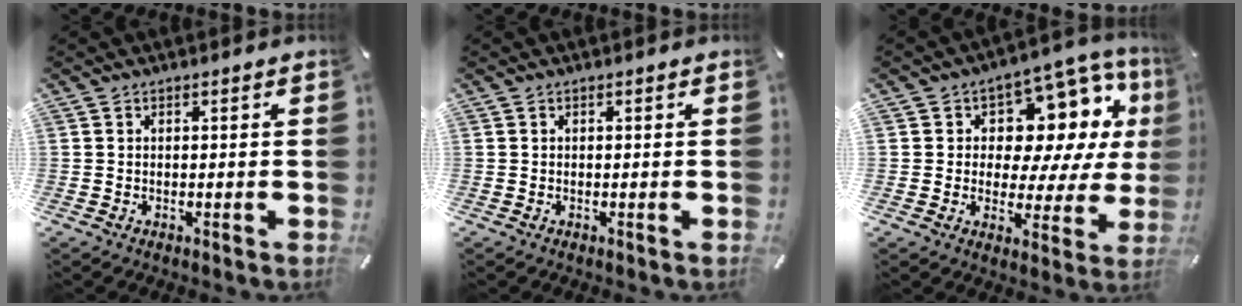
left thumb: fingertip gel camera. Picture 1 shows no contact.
{"total": 0.0}
{"total": 12.1, "force": [5.0, 8.4, 7.2], "torque": [-0.096, -0.043, 0.091]}